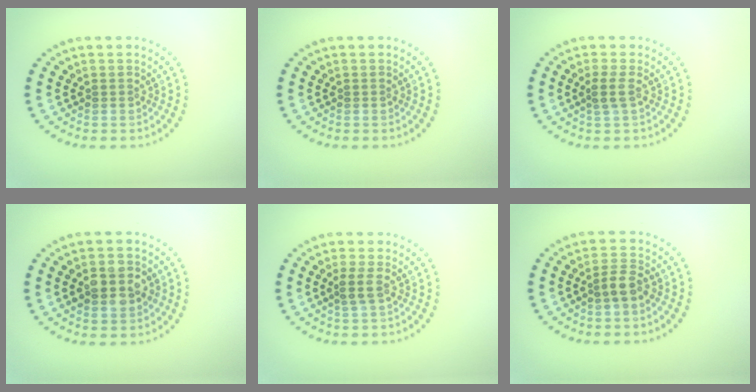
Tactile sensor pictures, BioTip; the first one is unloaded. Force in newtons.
{"total": 0.0}
{"total": 1.4, "press": 1.1, "slide": 0.8}
{"total": 4.0, "press": 4.0, "slide": 0.1}
{"total": 1.4, "press": 1.1, "slide": 0.8}
{"total": 2.1, "press": 1.9, "slide": 0.9}